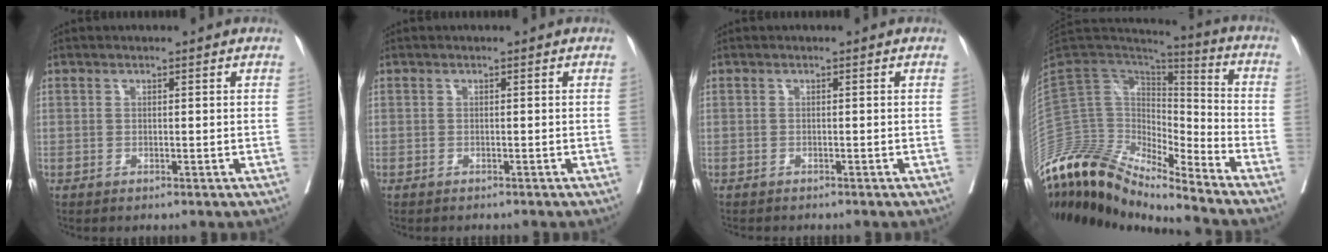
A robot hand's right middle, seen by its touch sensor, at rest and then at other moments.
{"total": 1.7, "force": [-1.6, 0.3, 0.6], "torque": [-0.009, -0.002, -0.020]}
{"total": 2.3, "force": [-2.1, 0.5, 0.8], "torque": [-0.013, -0.003, -0.025]}
{"total": 20.0, "force": [-18.0, 3.3, 8.0], "torque": [-0.158, 0.047, -0.325]}